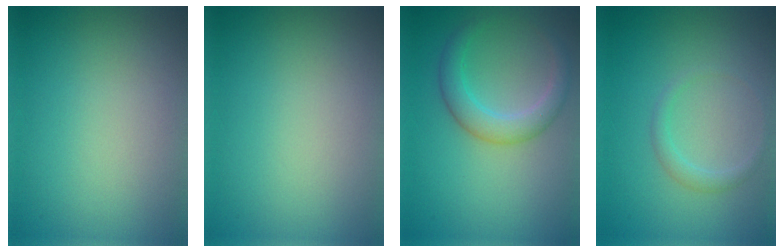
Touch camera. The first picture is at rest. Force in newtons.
{"total": 0.0}
{"total": 3.2, "press": 3.2, "slide": 0.1}
{"total": 1.2, "press": 1.2, "slide": 0.0}